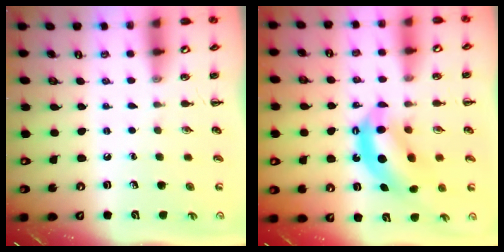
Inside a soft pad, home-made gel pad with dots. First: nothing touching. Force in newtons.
{"total": 10.9, "press": 10.5, "slide": 2.7}